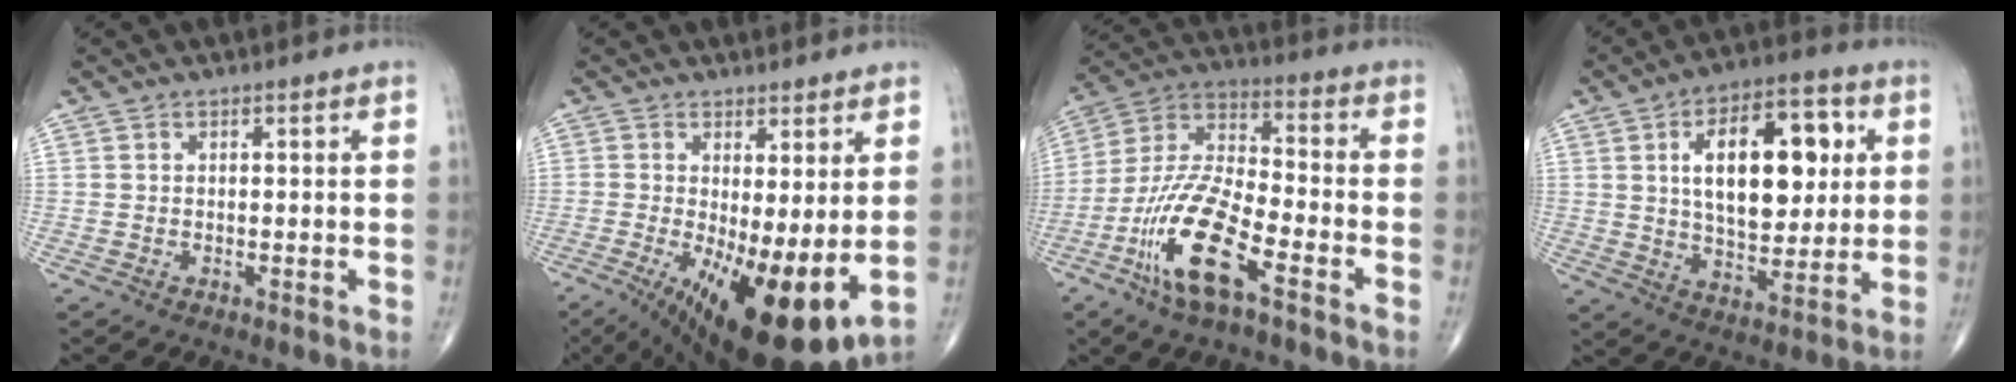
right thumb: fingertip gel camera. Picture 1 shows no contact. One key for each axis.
{"total": 15.5, "fx": -2.2, "fy": 5.1, "fz": 14.5, "tx": -0.231, "ty": -0.031, "tz": -0.014}
{"total": 16.1, "fx": -7.9, "fy": 4.8, "fz": 13.2, "tx": -0.277, "ty": 0.040, "tz": -0.152}
{"total": 19.2, "fx": 4.4, "fy": 10.1, "fz": 15.8, "tx": -0.207, "ty": -0.002, "tz": 0.070}